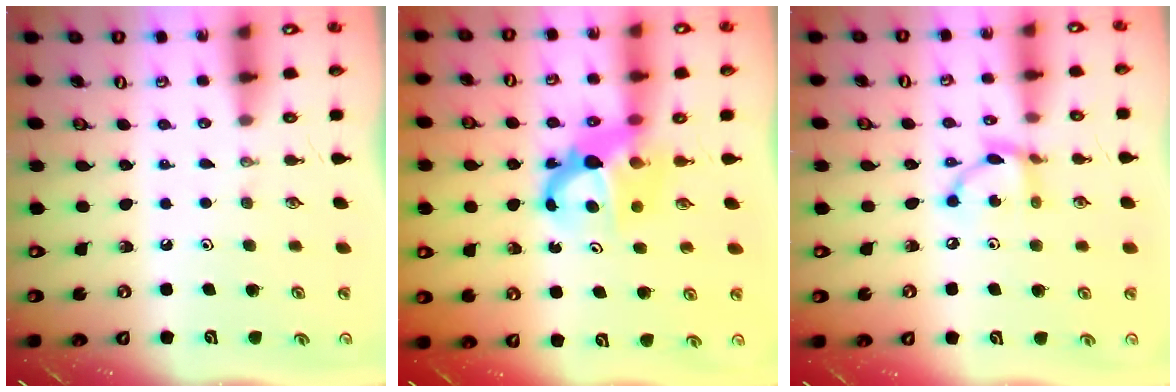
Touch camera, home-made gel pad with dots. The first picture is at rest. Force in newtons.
{"total": 6.6, "press": 6.6, "slide": 0.5}
{"total": 8.5, "press": 8.5, "slide": 0.4}